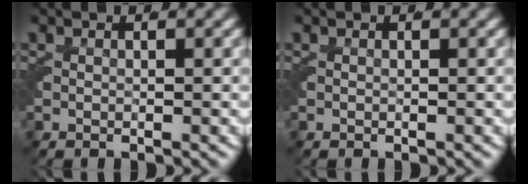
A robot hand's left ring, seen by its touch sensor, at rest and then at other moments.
{"total": 0.0}